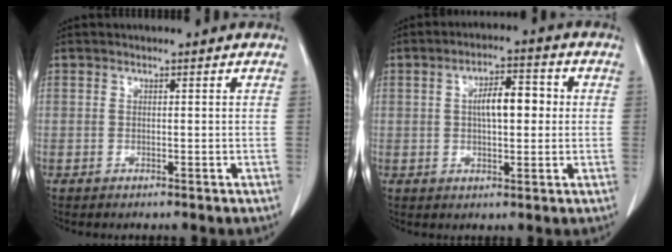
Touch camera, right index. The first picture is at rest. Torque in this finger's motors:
{"motor_torque": [0.68, -0.16, 0.22, 0.11]}